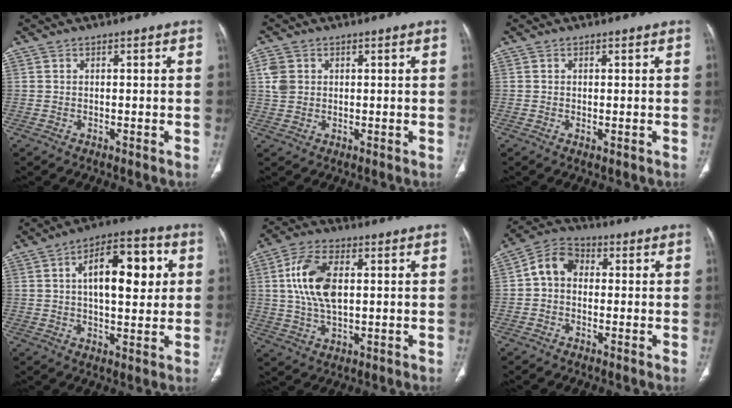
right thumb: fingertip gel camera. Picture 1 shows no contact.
{"total": 4.0, "force": [1.0, 3.4, 2.0], "torque": [-0.035, 0.001, 0.020]}
{"total": 0.8, "force": [-0.1, 0.4, 0.7], "torque": [-0.016, -0.004, -0.001]}
{"total": 14.6, "force": [3.3, 6.8, 12.5], "torque": [-0.162, 0.012, 0.046]}
{"total": 11.6, "force": [1.9, 6.2, 9.6], "torque": [-0.193, 0.004, 0.037]}
{"total": 7.0, "force": [0.2, 5.5, 4.4], "torque": [-0.065, 0.022, -0.011]}